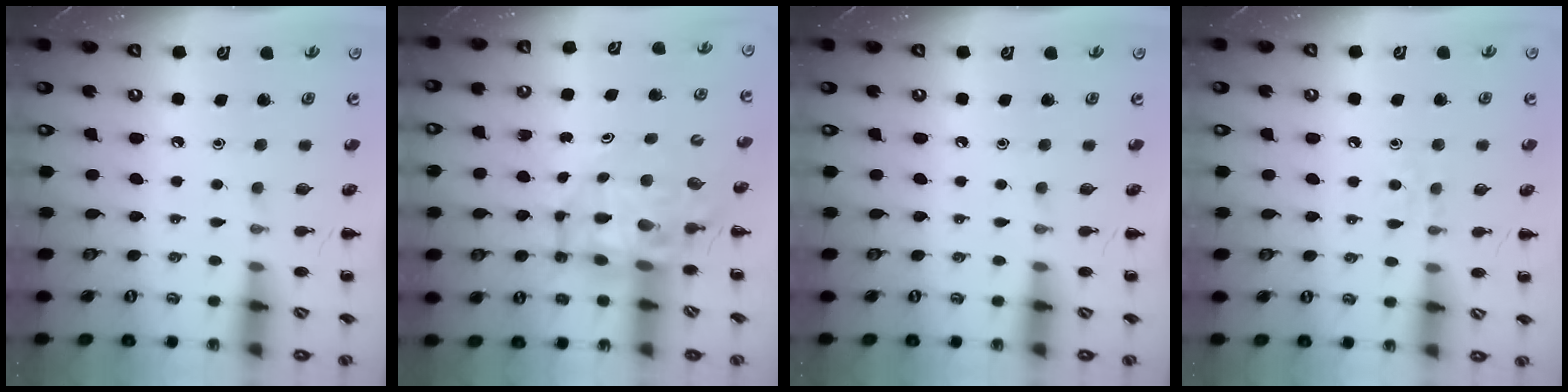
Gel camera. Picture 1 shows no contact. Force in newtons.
{"total": 8.0, "press": 7.6, "slide": 2.3}
{"total": 0.0}
{"total": 4.1, "press": 3.8, "slide": 1.4}